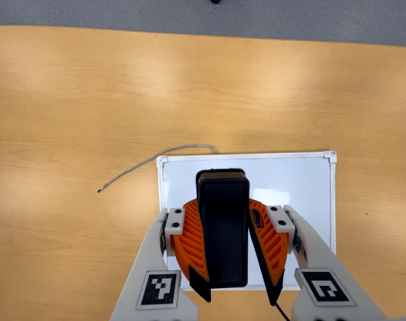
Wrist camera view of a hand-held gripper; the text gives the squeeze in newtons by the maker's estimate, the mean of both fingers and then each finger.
{"total": 10.9, "left": 10.0, "right": 11.8}